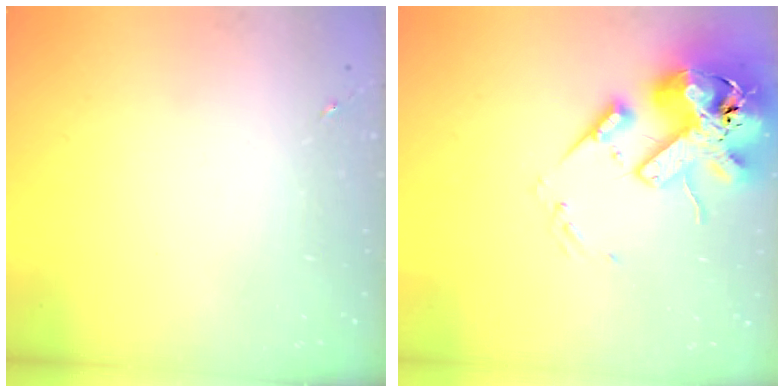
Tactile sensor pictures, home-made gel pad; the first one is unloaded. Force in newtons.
{"total": 18.6, "press": 18.4, "slide": 3.2}